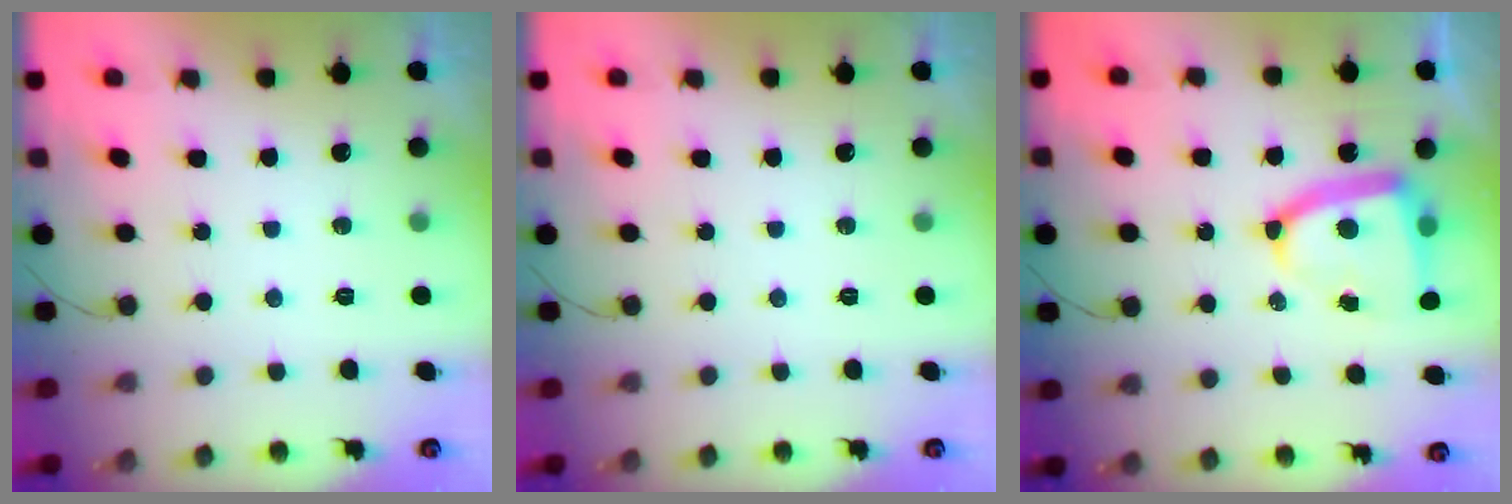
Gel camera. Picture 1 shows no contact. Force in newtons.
{"total": 0.0}
{"total": 12.8, "press": 12.5, "slide": 2.3}